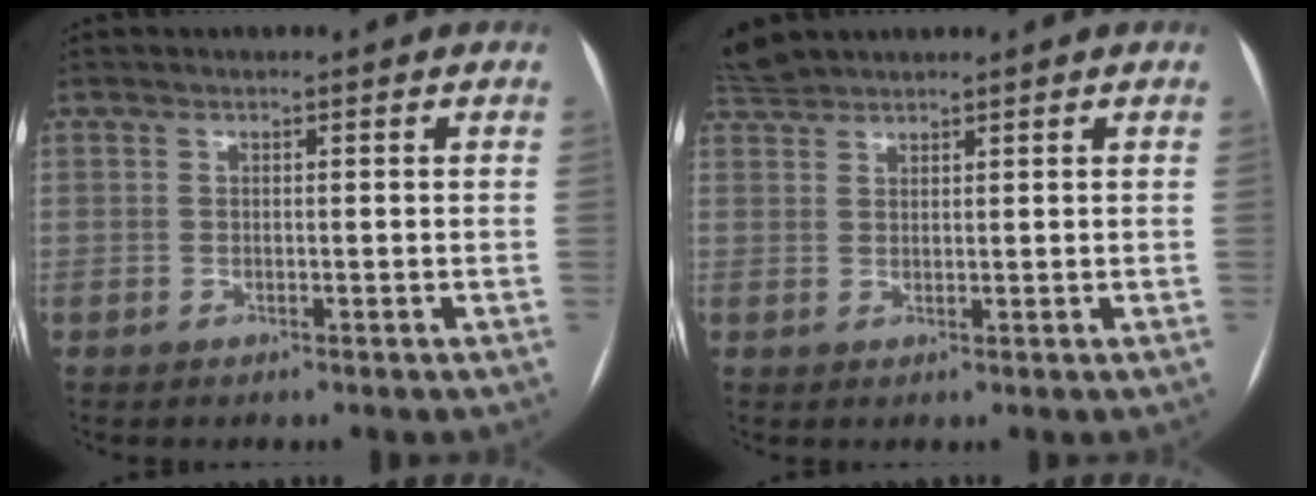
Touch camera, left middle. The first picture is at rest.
{"total": 2.8, "force": [2.8, 0.3, 0.0], "torque": [-0.011, 0.017, 0.062]}